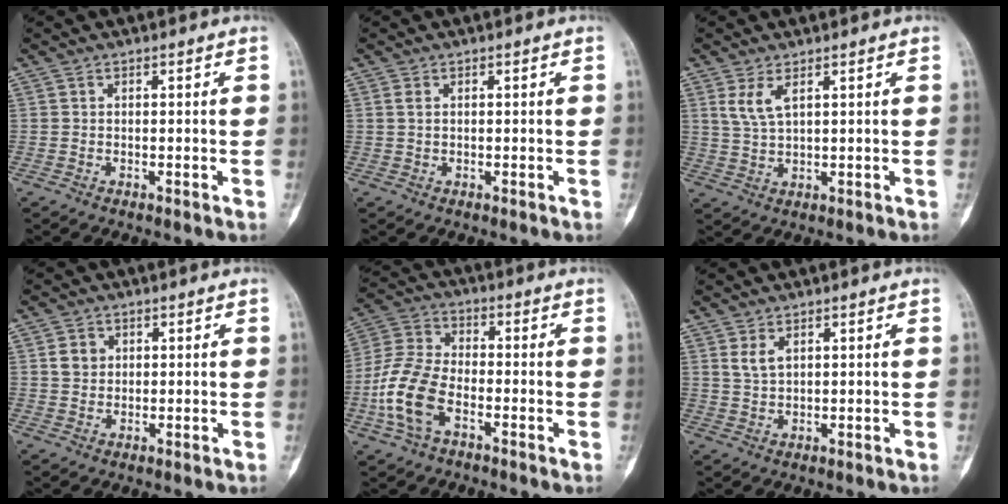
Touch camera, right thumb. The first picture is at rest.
{"total": 0.9, "force": [0.4, 0.5, 0.6], "torque": [-0.017, 0.003, 0.010]}
{"total": 4.1, "force": [1.9, 1.4, 3.3], "torque": [-0.074, -0.007, 0.048]}
{"total": 3.2, "force": [0.8, 2.8, 1.3], "torque": [-0.010, 0.000, 0.015]}
{"total": 11.9, "force": [-4.1, 6.8, 8.9], "torque": [-0.193, 0.022, -0.087]}
{"total": 2.7, "force": [1.3, 1.4, 1.9], "torque": [-0.036, -0.005, 0.032]}